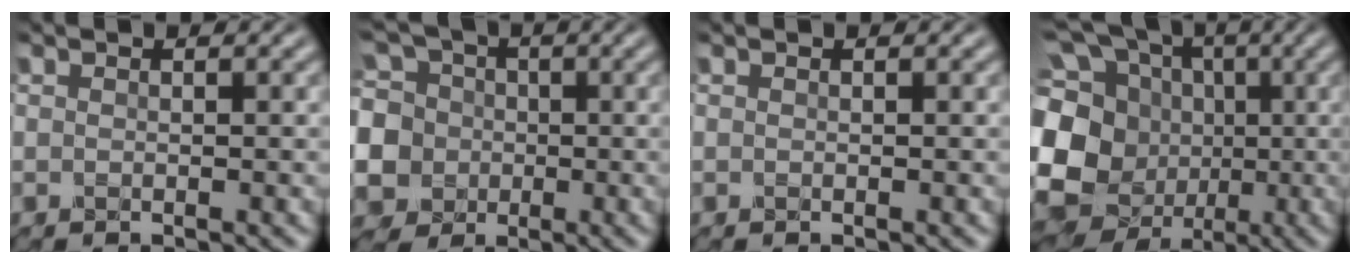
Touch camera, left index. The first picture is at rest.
{"total": 12.0, "force": [-0.6, 11.3, 4.2], "torque": [-0.138, 0.020, -0.039]}
{"total": 0.0}
{"total": 20.1, "force": [-3.0, 17.9, 8.7], "torque": [-0.229, 0.012, -0.086]}